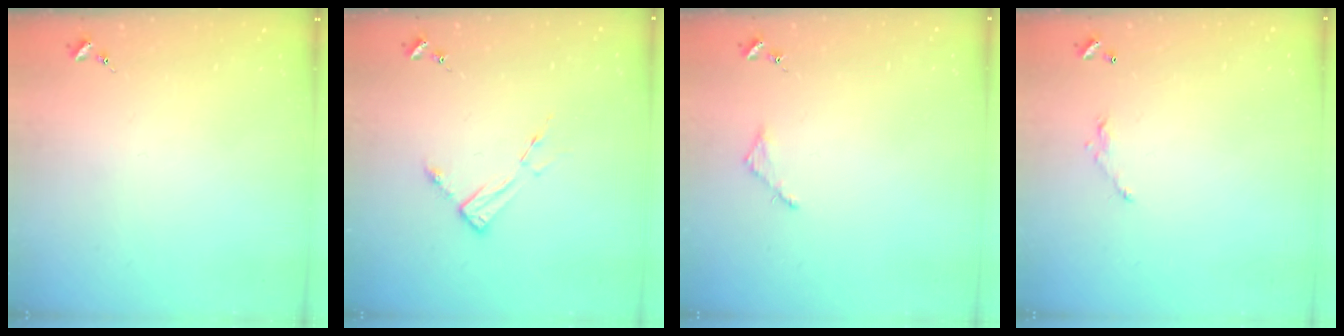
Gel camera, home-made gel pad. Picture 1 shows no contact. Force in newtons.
{"total": 6.2, "press": 6.2, "slide": 0.4}
{"total": 2.8, "press": 2.7, "slide": 0.3}
{"total": 6.0, "press": 6.0, "slide": 0.4}